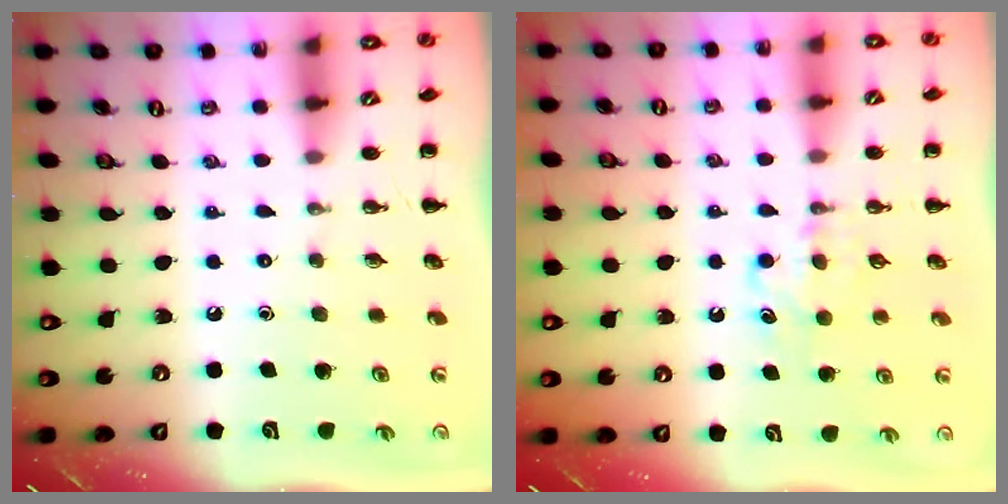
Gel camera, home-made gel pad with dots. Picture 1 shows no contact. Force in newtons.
{"total": 6.7, "press": 6.5, "slide": 1.7}